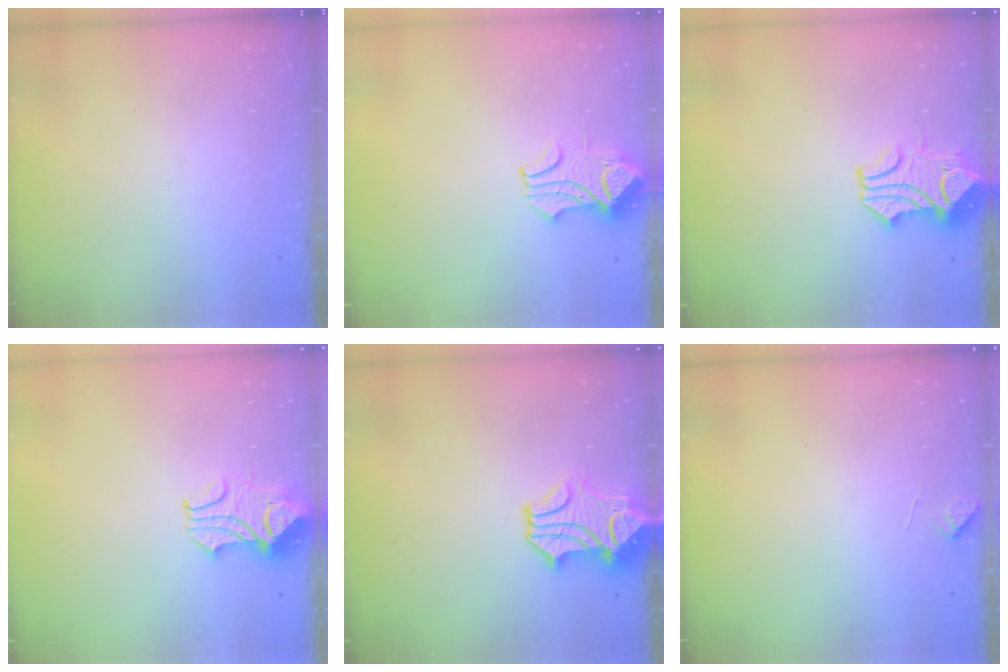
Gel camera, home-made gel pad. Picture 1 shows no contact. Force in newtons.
{"total": 1.6, "press": 1.5, "slide": 0.5}
{"total": 1.6, "press": 1.5, "slide": 0.5}
{"total": 2.1, "press": 1.9, "slide": 0.9}
{"total": 1.0, "press": 0.2, "slide": 1.0}
{"total": 4.0, "press": 3.9, "slide": 0.6}